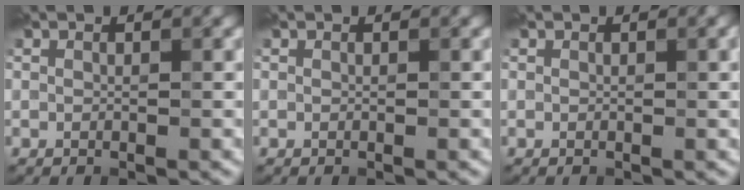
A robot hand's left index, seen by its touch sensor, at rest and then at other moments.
{"total": 0.0}
{"total": 1.2, "force": [0.2, 0.3, 1.2], "torque": [-0.010, 0.003, 0.000]}